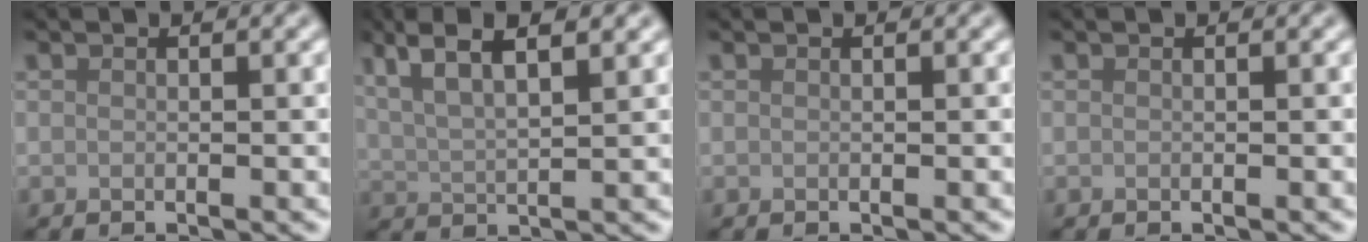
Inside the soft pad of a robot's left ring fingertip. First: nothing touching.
{"total": 6.1, "force": [3.6, 1.7, 4.6], "torque": [-0.081, 0.016, 0.064]}
{"total": 0.0}
{"total": 0.0}